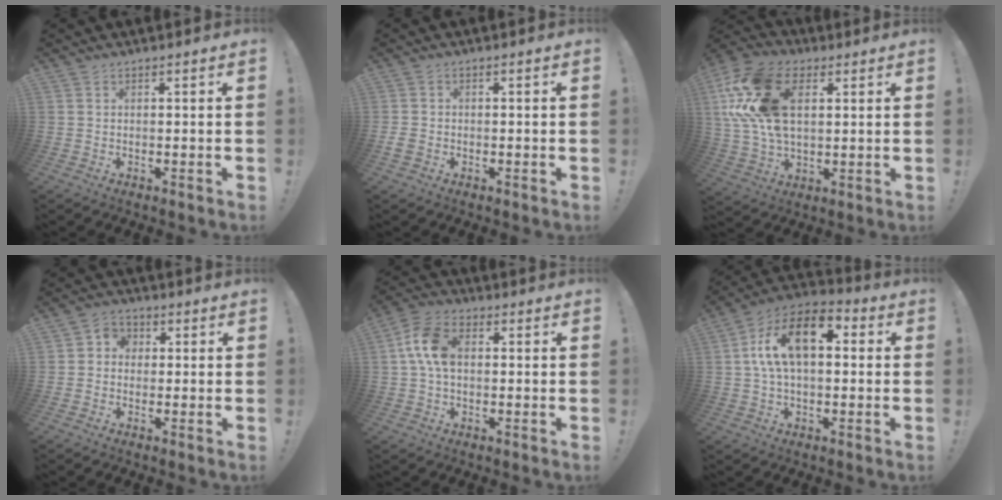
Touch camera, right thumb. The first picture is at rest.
{"total": 2.6, "force": [-0.9, 2.0, 1.4], "torque": [-0.025, 0.004, -0.016]}
{"total": 20.8, "force": [5.8, 13.3, 14.9], "torque": [-0.293, -0.007, 0.108]}
{"total": 3.8, "force": [-0.8, 3.5, 1.3], "torque": [-0.020, 0.013, -0.013]}
{"total": 10.7, "force": [0.8, 7.0, 8.1], "torque": [-0.149, 0.011, 0.017]}
{"total": 15.6, "force": [3.7, 8.4, 12.6], "torque": [-0.218, -0.001, 0.061]}